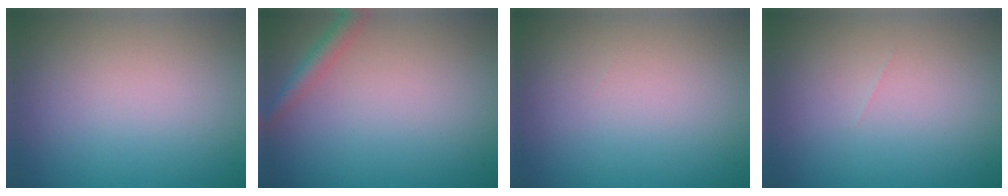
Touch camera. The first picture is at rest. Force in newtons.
{"total": 1.9, "press": 1.9, "slide": 0.0}
{"total": 0.0}
{"total": 0.0}